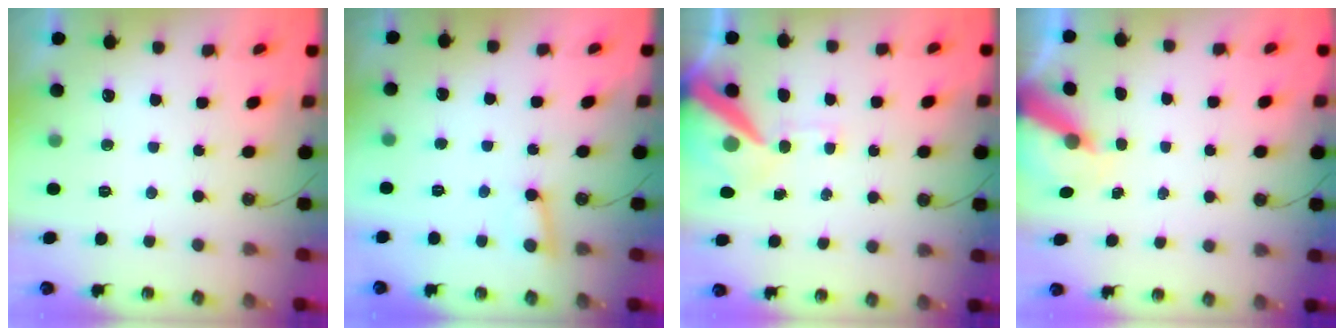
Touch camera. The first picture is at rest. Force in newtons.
{"total": 3.4, "press": 3.4, "slide": 0.4}
{"total": 14.8, "press": 14.7, "slide": 2.0}
{"total": 7.0, "press": 7.0, "slide": 0.7}